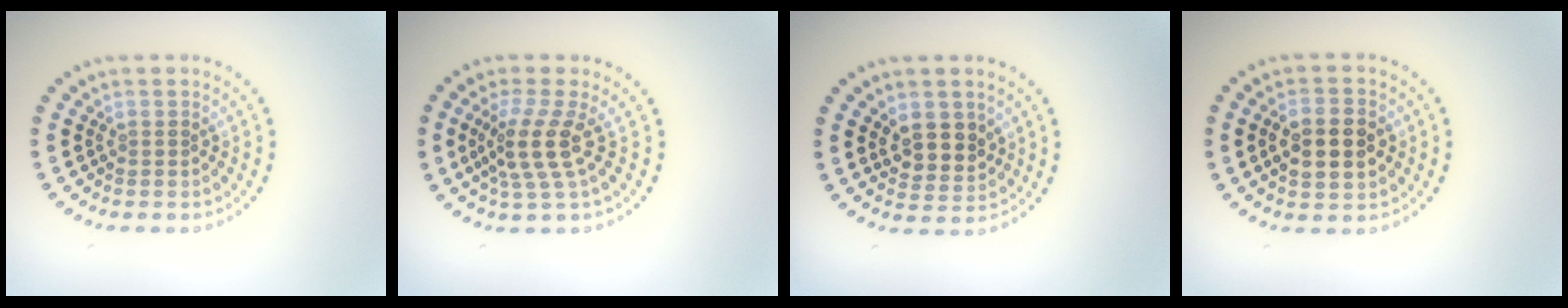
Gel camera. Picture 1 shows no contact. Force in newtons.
{"total": 3.7, "press": 2.8, "slide": 2.4}
{"total": 3.0, "press": 2.8, "slide": 1.1}
{"total": 4.5, "press": 4.5, "slide": 0.3}